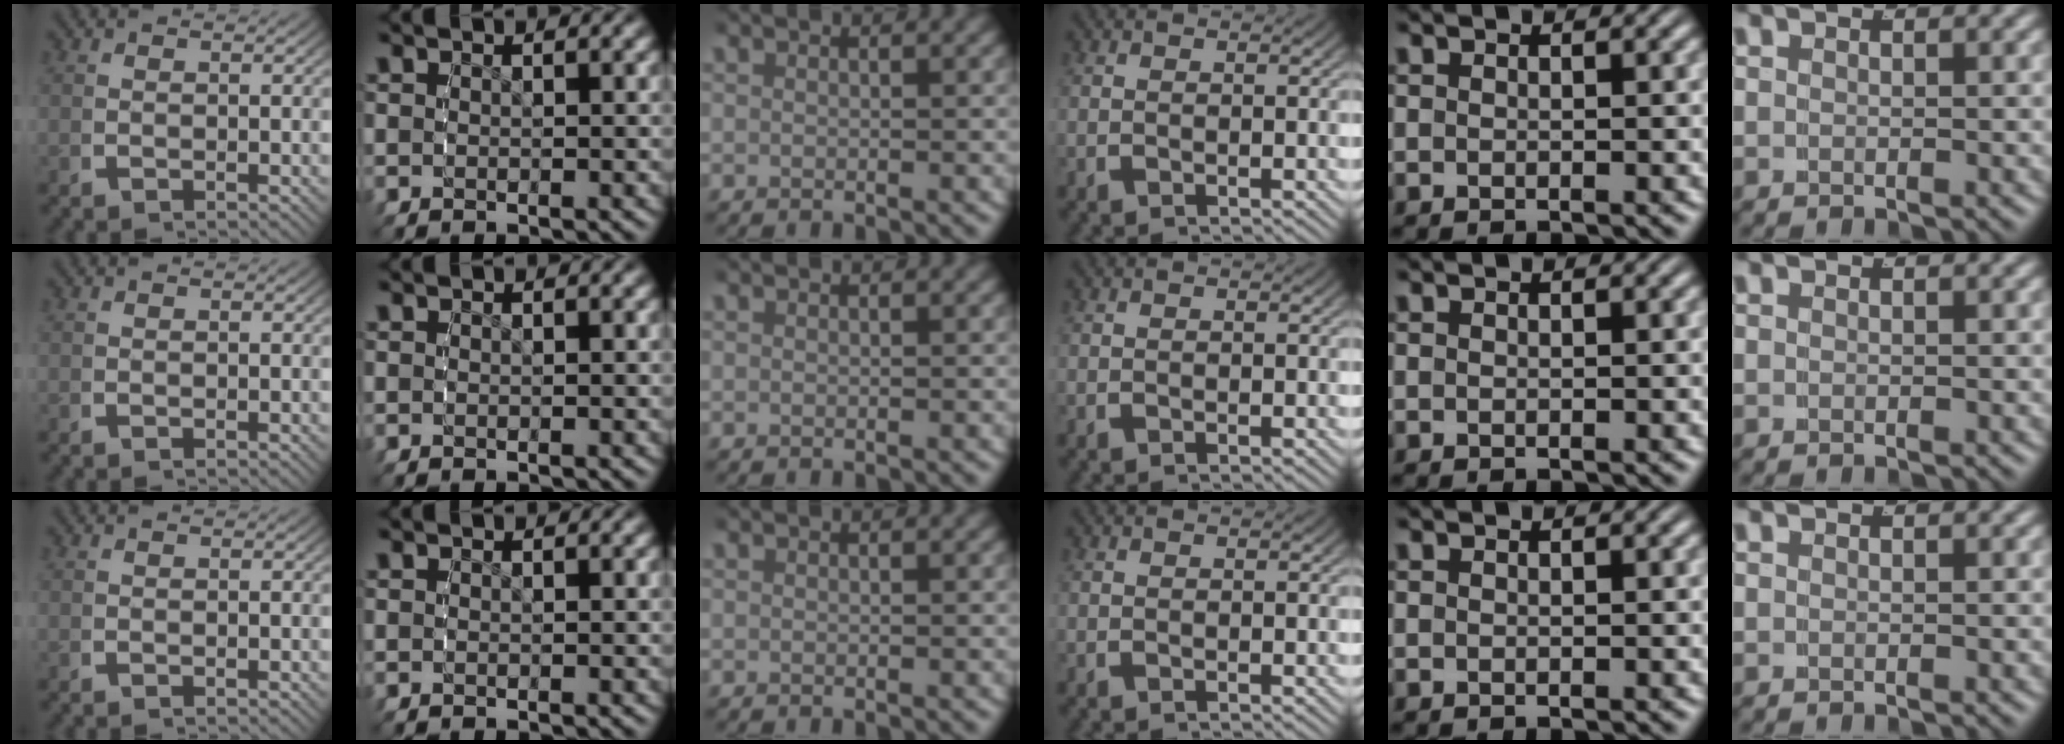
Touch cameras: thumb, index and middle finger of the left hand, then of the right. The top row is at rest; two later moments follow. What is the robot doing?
{"motion": "reach", "object": "jewelry box"}